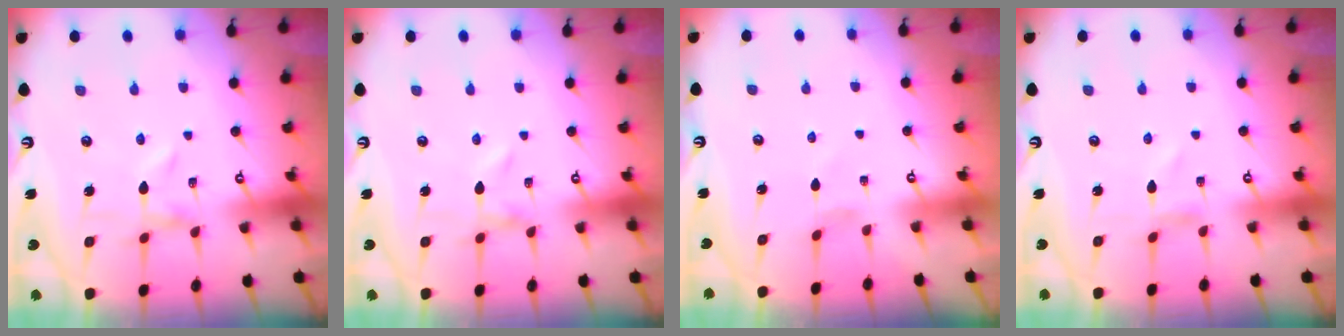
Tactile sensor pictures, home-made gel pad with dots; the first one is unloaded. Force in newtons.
{"total": 0.0}
{"total": 0.0}
{"total": 0.8, "press": 0.8, "slide": 0.1}